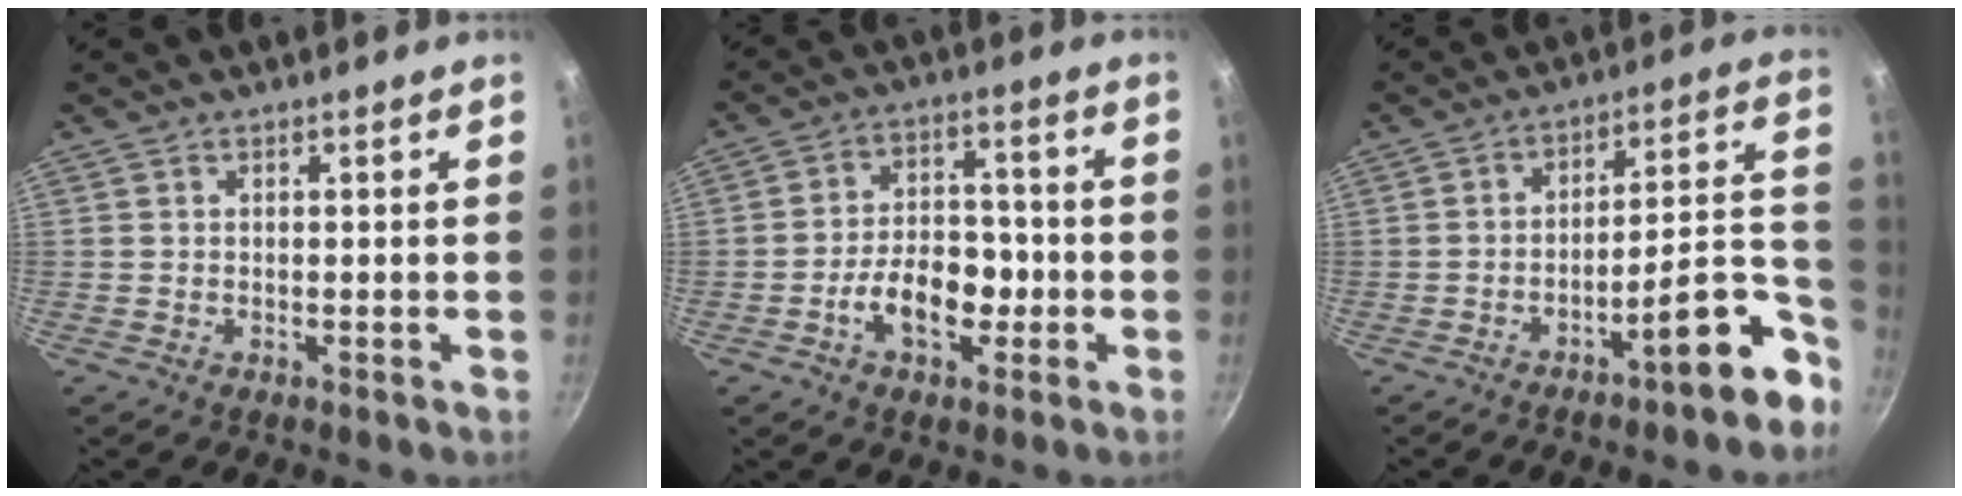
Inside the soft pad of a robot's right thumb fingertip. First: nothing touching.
{"total": 10.3, "force": [-3.3, 6.4, 7.3], "torque": [-0.093, 0.033, -0.057]}
{"total": 13.8, "force": [-6.9, 3.9, 11.3], "torque": [-0.119, 0.065, -0.097]}